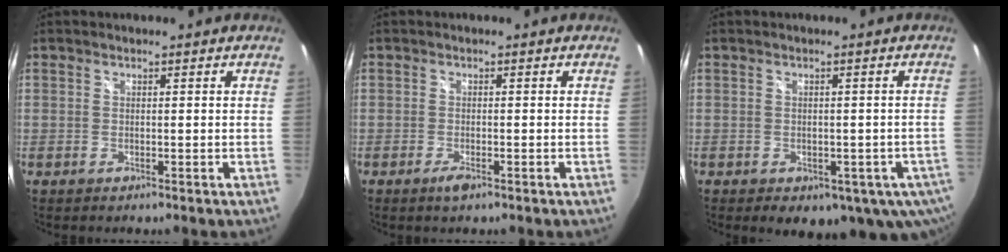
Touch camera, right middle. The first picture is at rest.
{"total": 2.0, "force": [-1.3, 0.5, 1.4], "torque": [-0.031, -0.006, -0.024]}
{"total": 10.2, "force": [-4.5, 5.9, 7.0], "torque": [-0.113, -0.029, -0.049]}